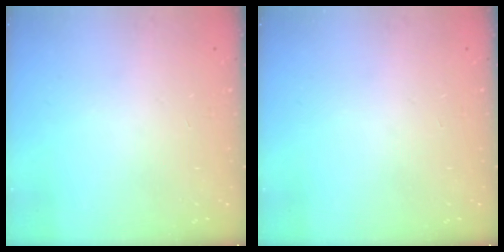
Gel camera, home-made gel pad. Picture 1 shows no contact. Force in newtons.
{"total": 0.0}